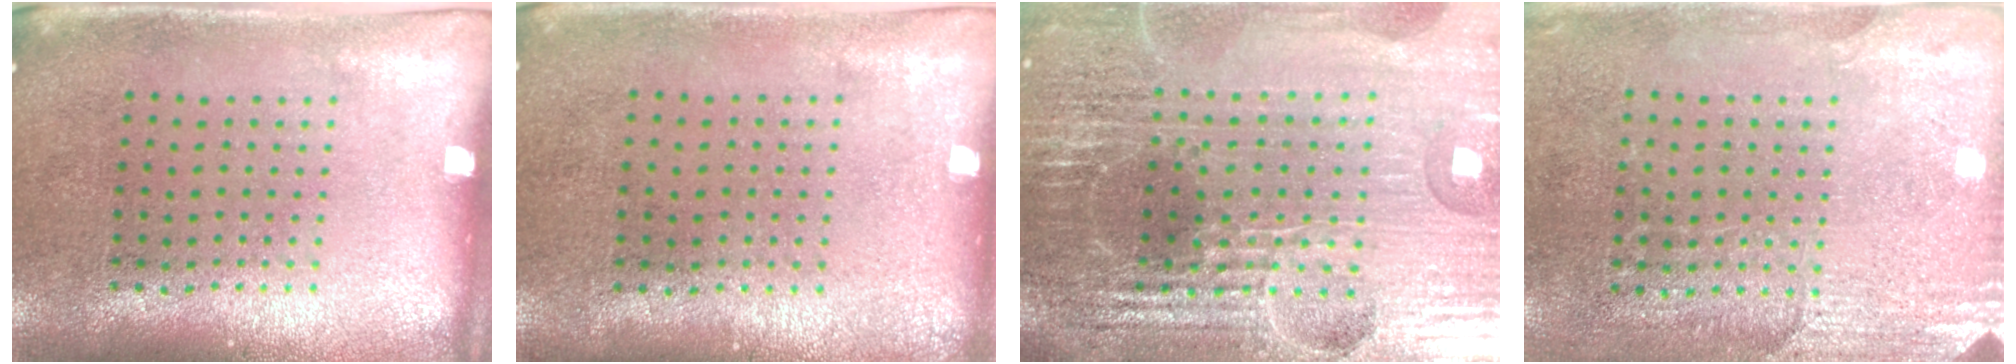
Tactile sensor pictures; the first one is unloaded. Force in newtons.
{"total": 0.0}
{"total": 6.8, "press": 5.9, "slide": 3.4}
{"total": 2.8, "press": 2.6, "slide": 1.0}